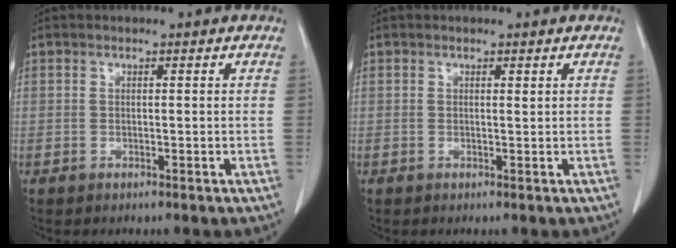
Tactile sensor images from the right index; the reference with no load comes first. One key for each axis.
{"total": 0.0}